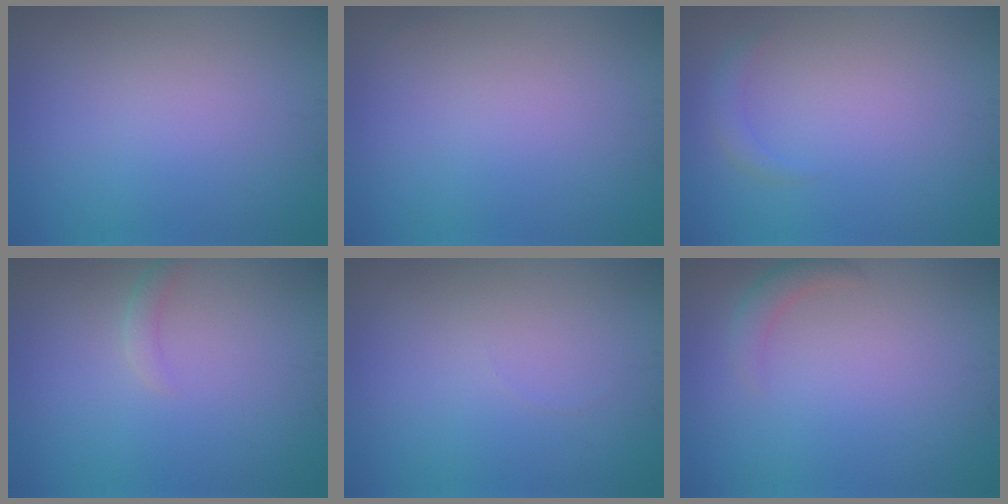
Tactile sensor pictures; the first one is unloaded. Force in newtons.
{"total": 0.0}
{"total": 1.1, "press": 1.1, "slide": 0.0}
{"total": 1.0, "press": 1.0, "slide": 0.1}
{"total": 0.0}
{"total": 1.5, "press": 1.5, "slide": 0.1}